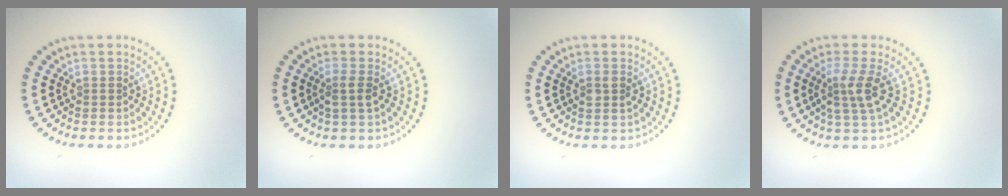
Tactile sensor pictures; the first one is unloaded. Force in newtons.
{"total": 1.6, "press": 1.3, "slide": 0.9}
{"total": 1.3, "press": 1.1, "slide": 0.6}
{"total": 2.8, "press": 2.1, "slide": 1.8}